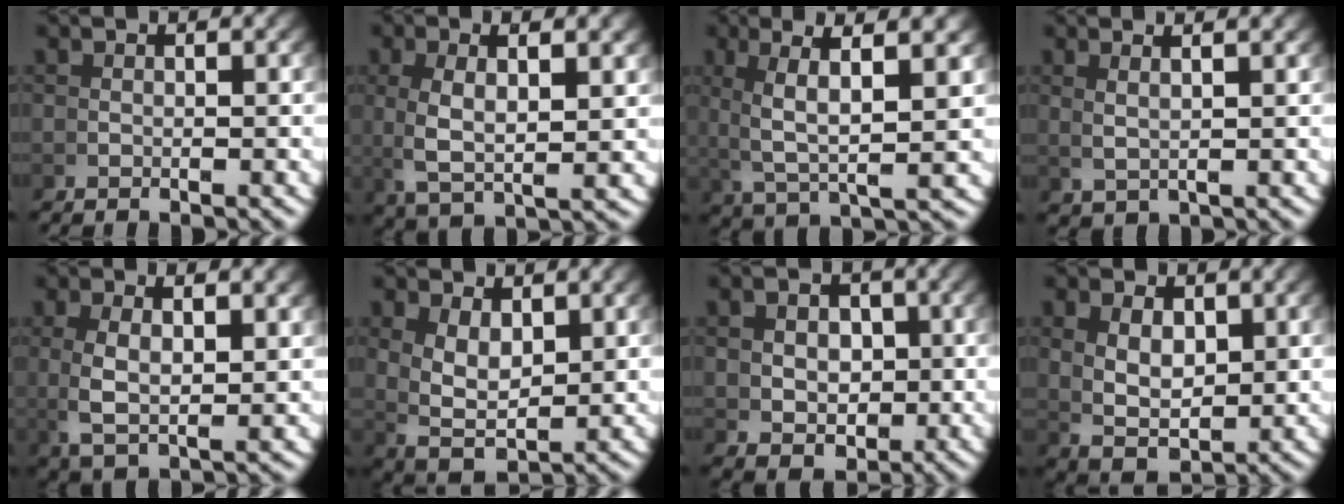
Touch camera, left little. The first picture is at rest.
{"total": 5.0, "force": [1.6, 1.5, 4.5], "torque": [-0.100, 0.002, 0.044]}
{"total": 5.7, "force": [2.1, 1.1, 5.2], "torque": [-0.088, 0.009, 0.044]}
{"total": 2.3, "force": [1.8, -0.4, 1.4], "torque": [-0.019, 0.008, 0.041]}
{"total": 4.5, "force": [1.2, 1.8, 4.0], "torque": [-0.095, -0.004, 0.037]}
{"total": 5.8, "force": [1.3, 3.7, 4.3], "torque": [-0.098, -0.023, 0.037]}
{"total": 3.5, "force": [0.3, 2.6, 2.4], "torque": [-0.033, -0.027, 0.025]}
{"total": 5.7, "force": [0.8, 3.6, 4.3], "torque": [-0.084, -0.019, 0.028]}